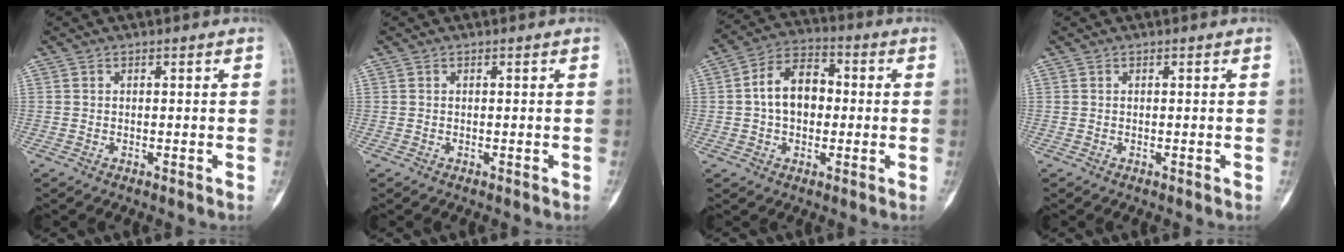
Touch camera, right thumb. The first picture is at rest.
{"total": 0.0}
{"total": 10.6, "force": [0.4, 7.3, 7.6], "torque": [-0.111, 0.026, -0.003]}
{"total": 0.0}